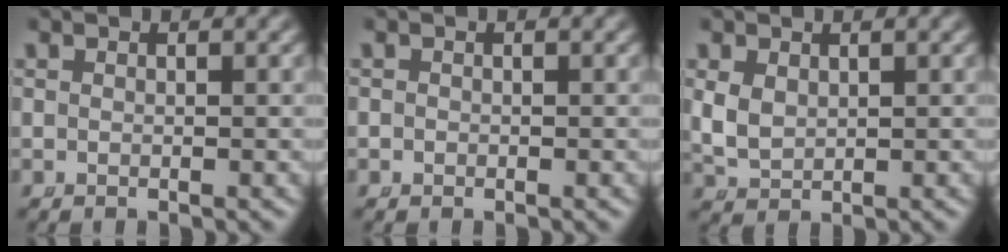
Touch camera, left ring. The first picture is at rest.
{"total": 0.5, "force": [-0.2, 0.5, 0.0], "torque": [-0.003, -0.008, -0.002]}
{"total": 3.9, "force": [0.4, 3.5, 1.7], "torque": [-0.066, -0.021, 0.022]}